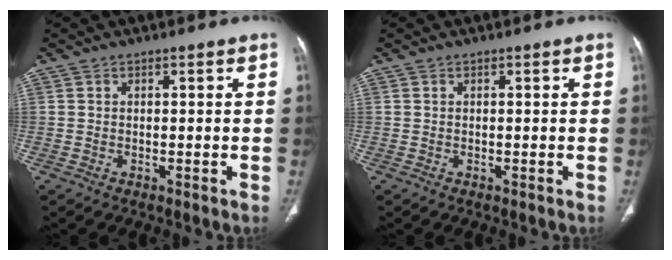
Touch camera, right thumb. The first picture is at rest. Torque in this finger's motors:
{"motor_torque": [0.00, 0.00, 0.01, -0.01, 0.01]}